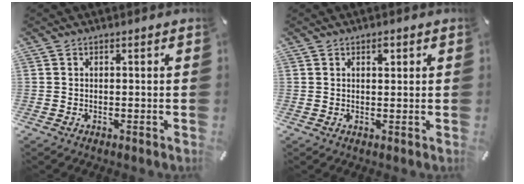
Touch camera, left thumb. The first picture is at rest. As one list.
[{"total": 1.8, "force": [0.9, 1.0, 1.1], "torque": [-0.008, -0.005, 0.012]}]